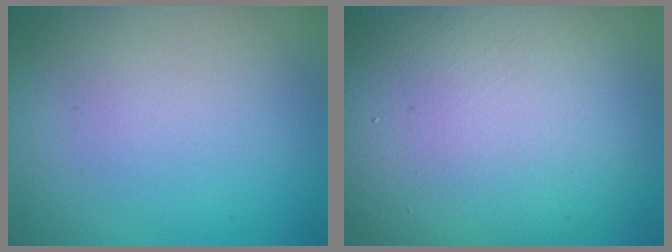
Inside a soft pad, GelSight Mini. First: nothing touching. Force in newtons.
{"total": 13.9, "press": 13.8, "slide": 0.9}